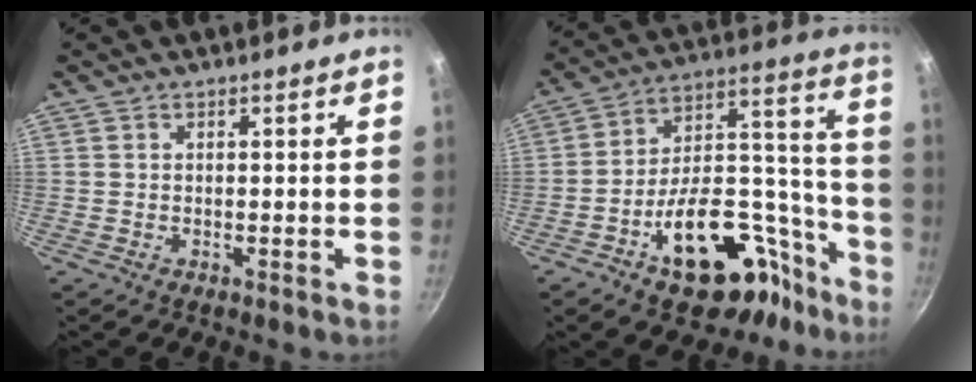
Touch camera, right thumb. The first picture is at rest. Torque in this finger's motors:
{"motor_torque": [2.90, 2.11, 1.40, -1.30, 0.38]}